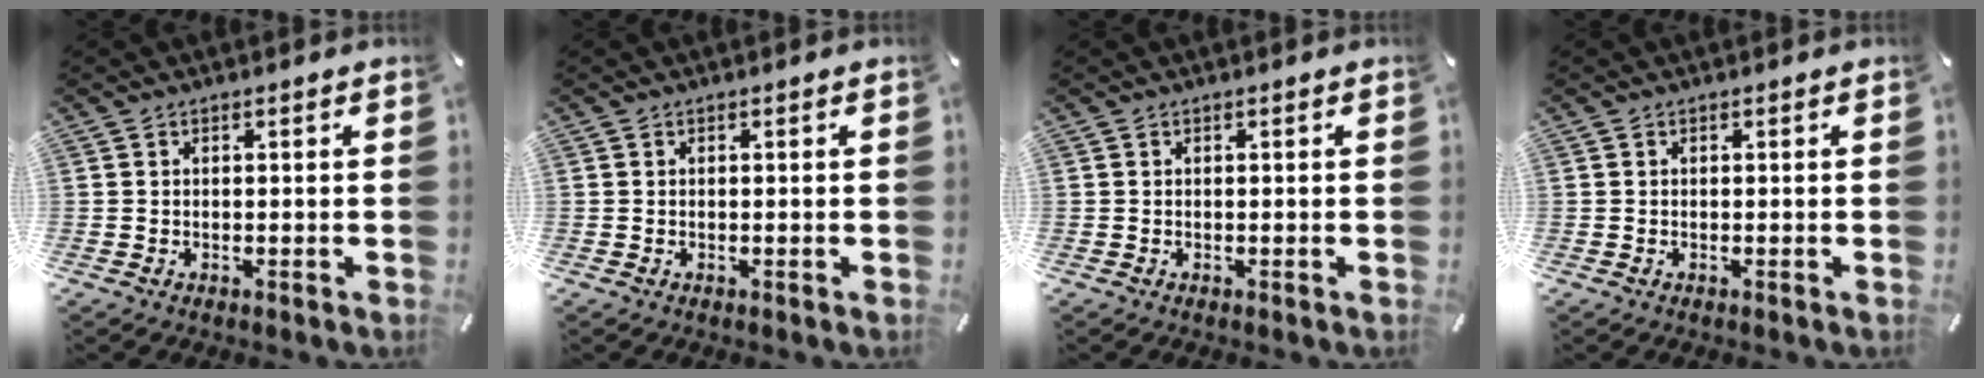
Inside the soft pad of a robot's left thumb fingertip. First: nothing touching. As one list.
[{"total": 0.0}, {"total": 0.0}, {"total": 0.0}]